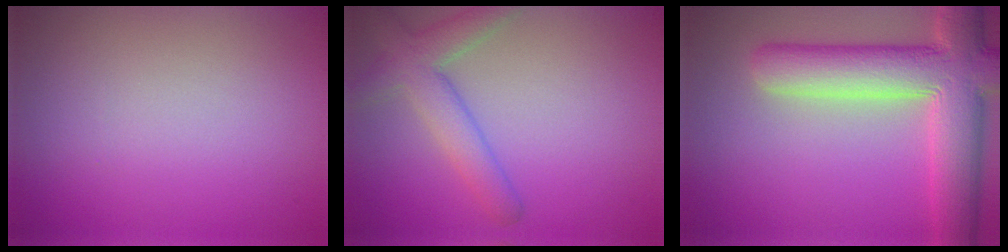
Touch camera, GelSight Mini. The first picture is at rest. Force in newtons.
{"total": 4.1, "press": 4.1, "slide": 0.3}
{"total": 9.5, "press": 9.5, "slide": 1.2}